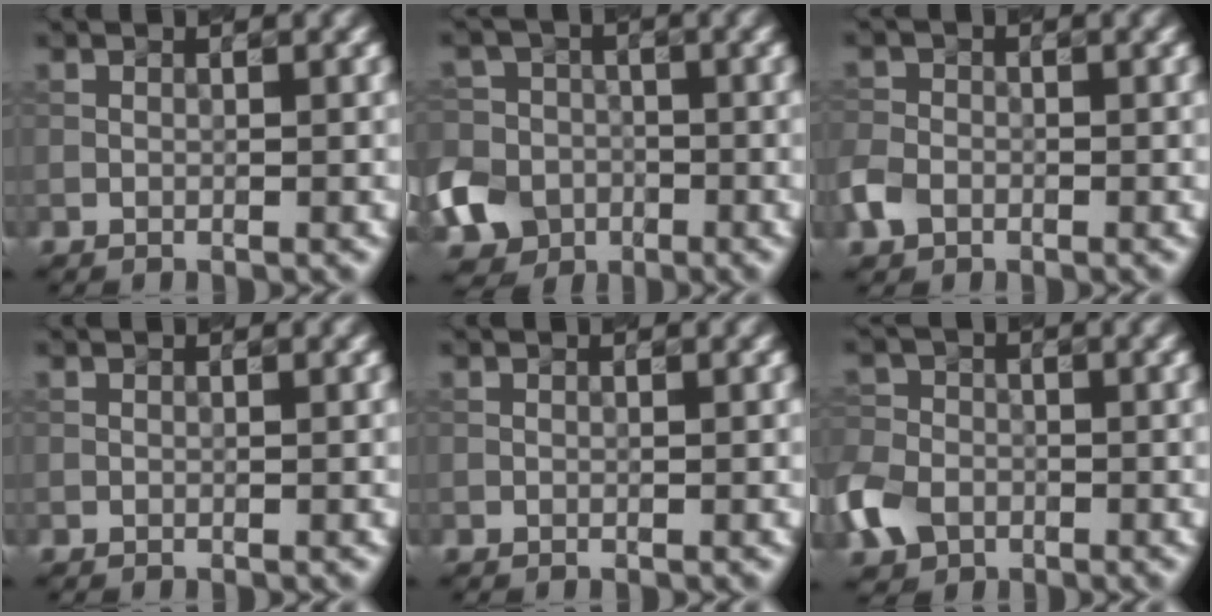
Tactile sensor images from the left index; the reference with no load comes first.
{"total": 10.1, "force": [-5.0, 8.3, 2.9], "torque": [-0.061, -0.031, -0.111]}
{"total": 2.5, "force": [-1.3, 1.9, 1.0], "torque": [-0.022, 0.000, -0.033]}
{"total": 0.0}
{"total": 0.0}
{"total": 5.2, "force": [-2.4, 3.9, 2.4], "torque": [-0.061, -0.005, -0.061]}